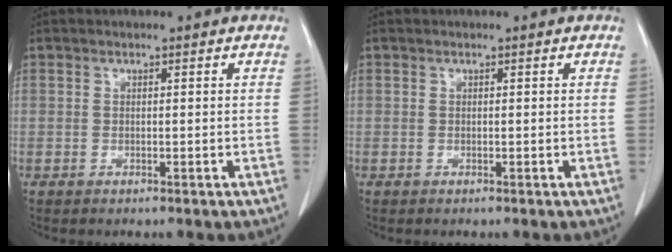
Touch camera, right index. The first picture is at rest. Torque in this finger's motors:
{"motor_torque": [-0.06, 0.04, 0.05, 0.00]}